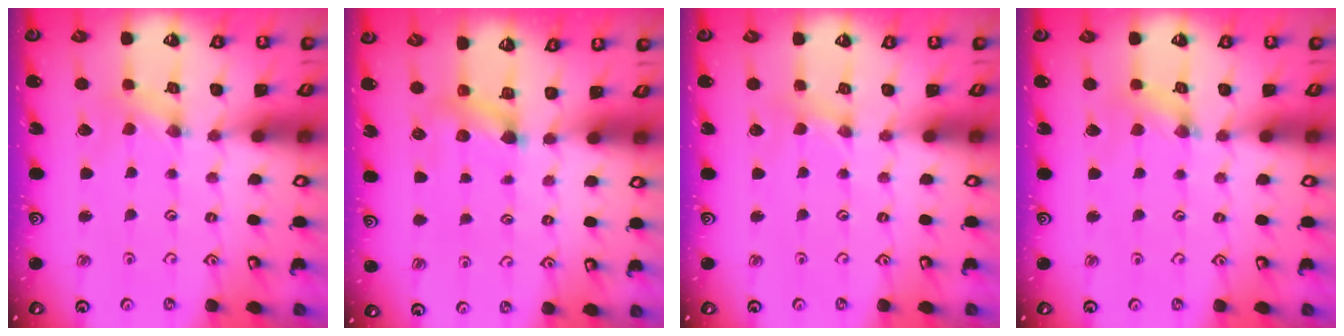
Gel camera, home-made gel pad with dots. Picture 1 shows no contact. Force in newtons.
{"total": 5.0, "press": 5.0, "slide": 0.7}
{"total": 0.0}
{"total": 1.5, "press": 1.5, "slide": 0.3}